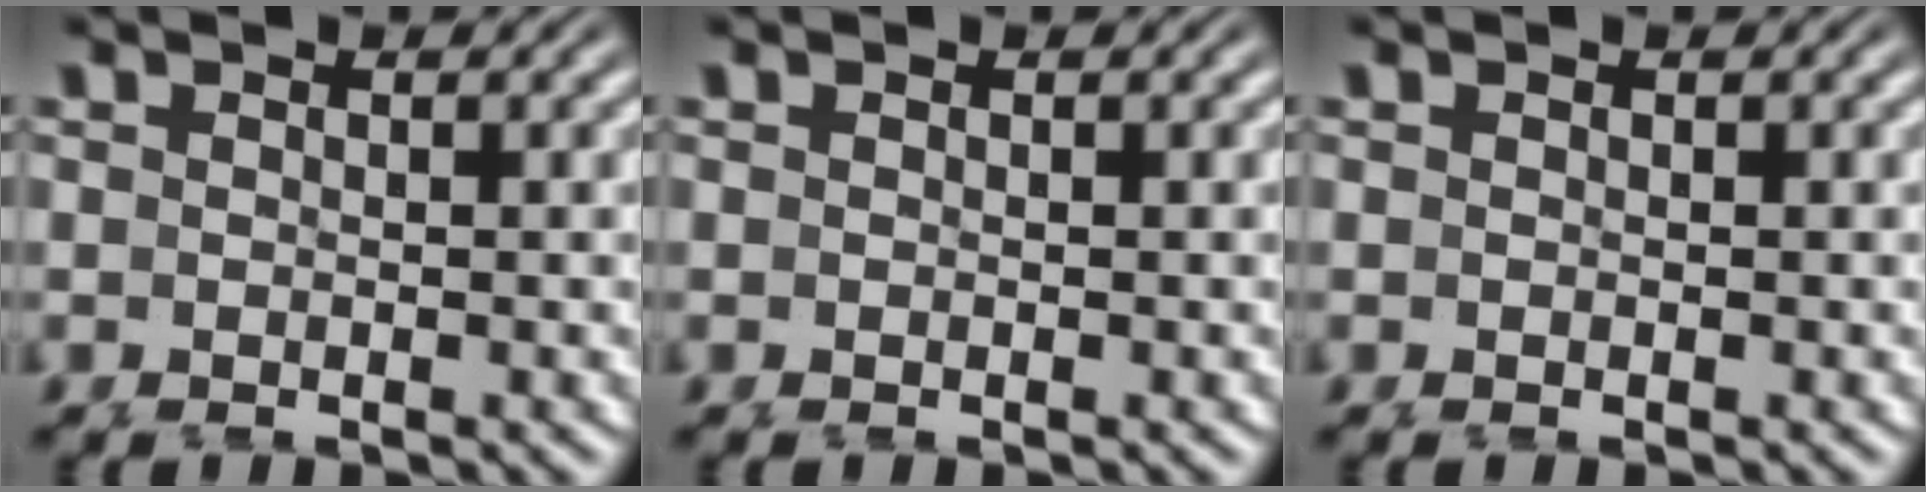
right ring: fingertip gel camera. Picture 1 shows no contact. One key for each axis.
{"total": 0.0}
{"total": 0.0}